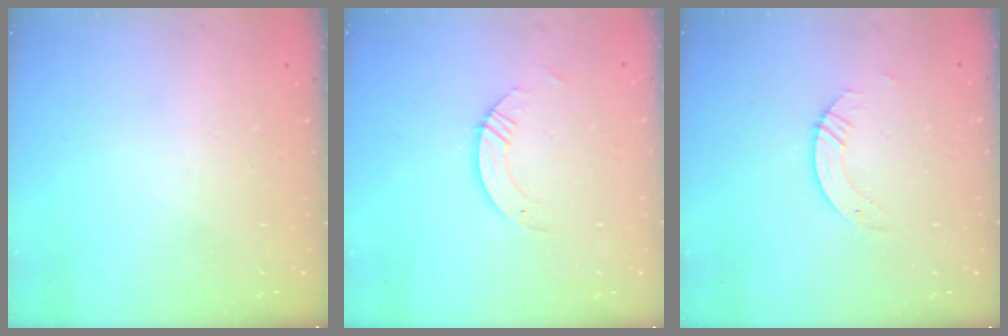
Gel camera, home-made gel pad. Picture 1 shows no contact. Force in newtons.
{"total": 3.7, "press": 3.7, "slide": 0.2}
{"total": 2.6, "press": 2.6, "slide": 0.2}